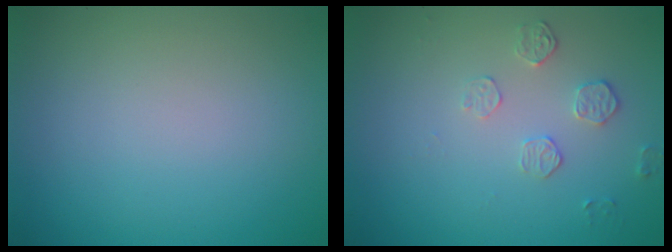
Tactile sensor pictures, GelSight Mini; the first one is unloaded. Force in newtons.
{"total": 1.7, "press": 1.0, "slide": 1.4}